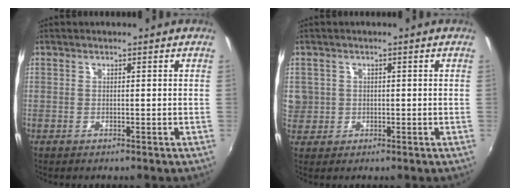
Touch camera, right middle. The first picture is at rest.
{"total": 6.3, "force": [0.0, 6.1, 1.6], "torque": [-0.049, 0.009, 0.007]}